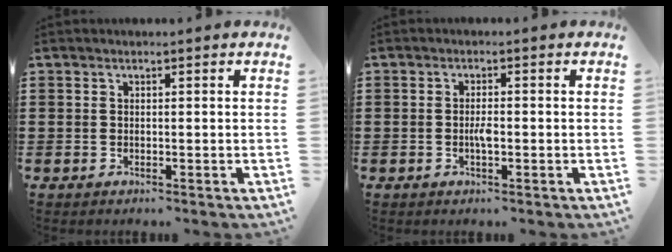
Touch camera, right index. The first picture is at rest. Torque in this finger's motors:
{"motor_torque": [0.54, -0.47, 0.15, 0.07]}